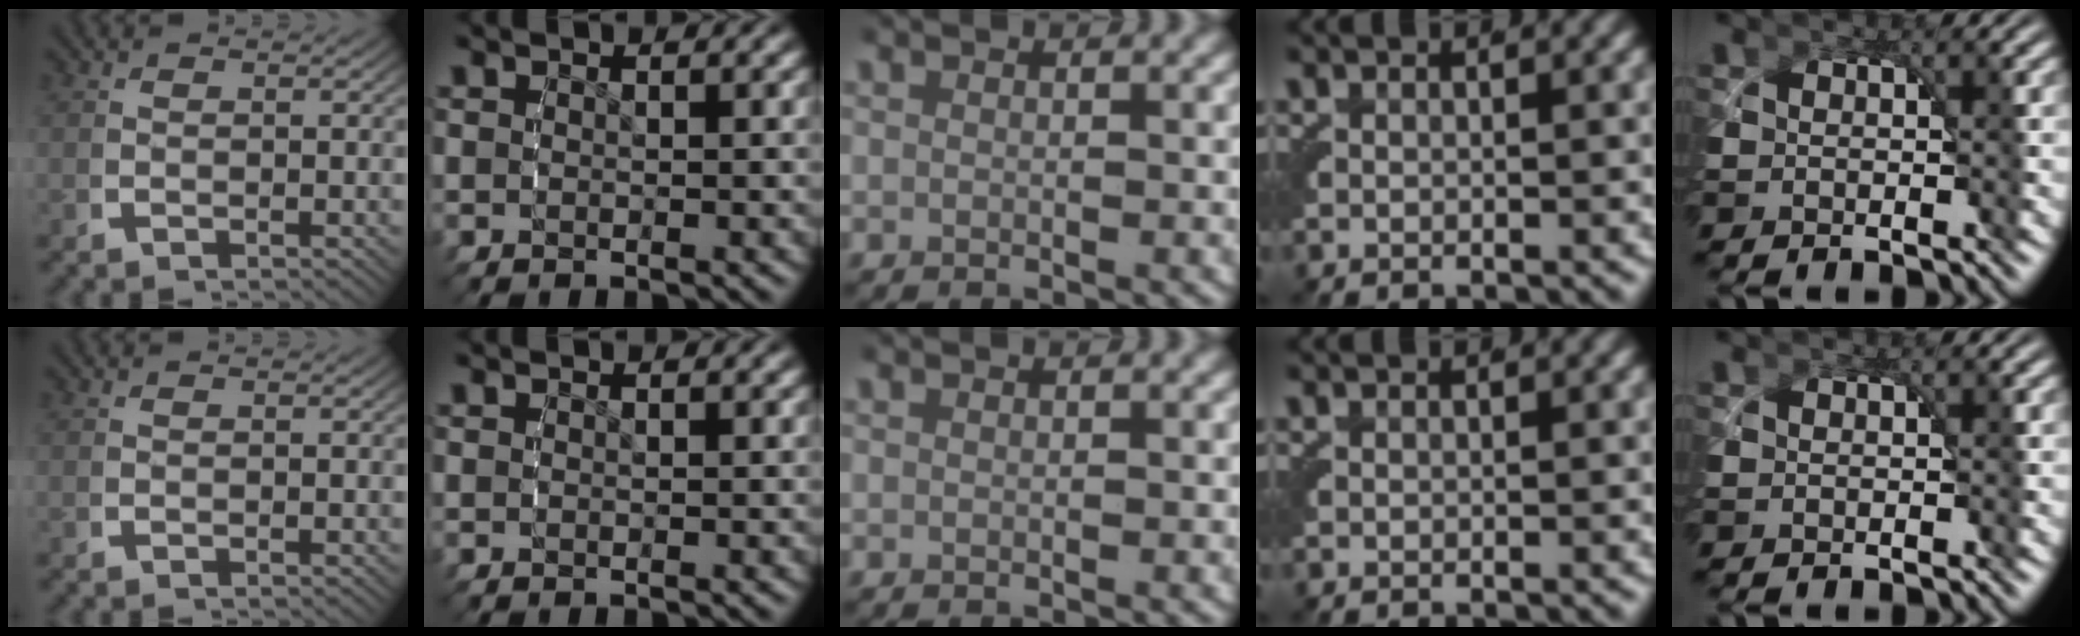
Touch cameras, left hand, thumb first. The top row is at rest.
{}